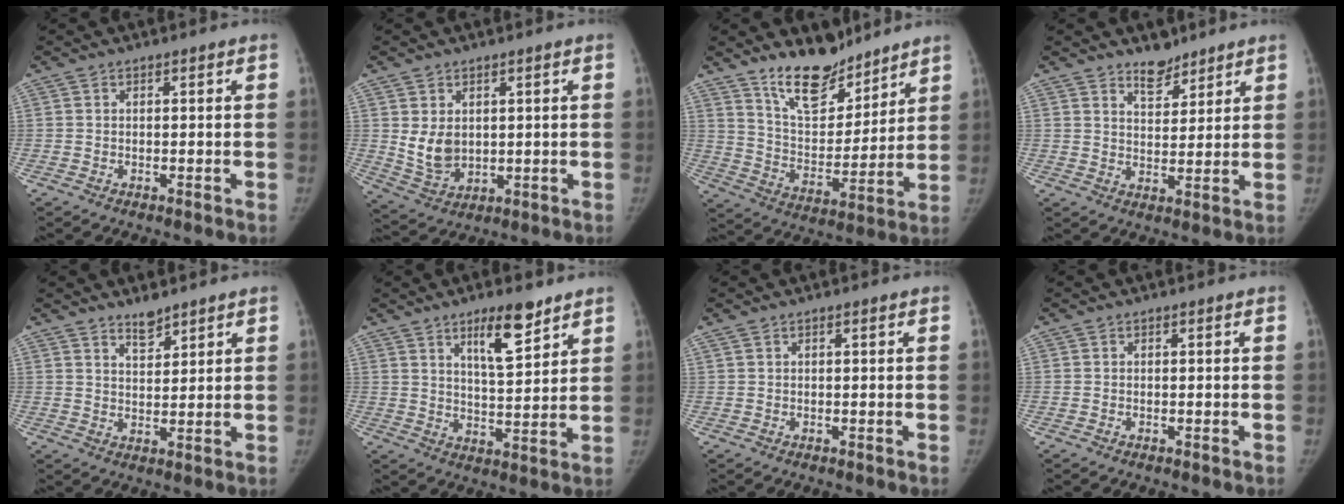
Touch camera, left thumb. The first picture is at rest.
{"total": 6.6, "force": [1.4, 4.8, 4.3], "torque": [-0.065, -0.019, 0.046]}
{"total": 14.2, "force": [11.2, 6.1, 6.2], "torque": [-0.065, -0.082, 0.204]}
{"total": 5.1, "force": [4.2, 2.5, 1.7], "torque": [-0.005, -0.034, 0.072]}
{"total": 4.1, "force": [3.4, 1.3, 1.7], "torque": [-0.017, -0.030, 0.060]}
{"total": 9.6, "force": [6.3, 2.6, 6.8], "torque": [-0.094, -0.044, 0.107]}
{"total": 0.8, "force": [0.6, 0.0, 0.6], "torque": [-0.021, 0.010, 0.017]}
{"total": 0.0}